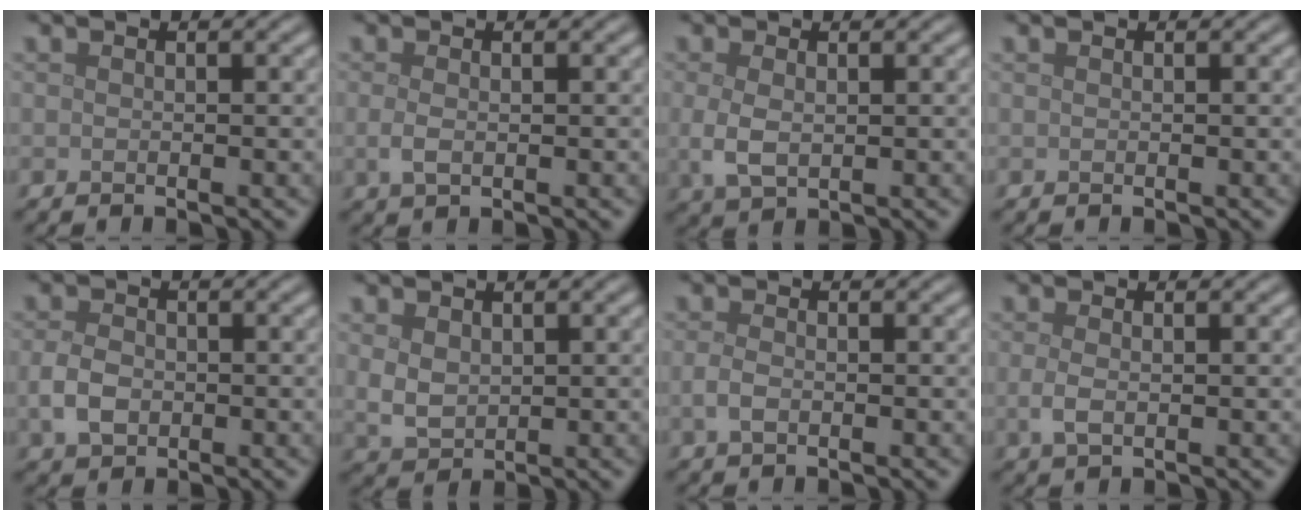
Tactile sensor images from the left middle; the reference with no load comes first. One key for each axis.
{"total": 1.5, "fx": -0.1, "fy": 0.8, "fz": 1.3, "tx": -0.033, "ty": -0.004, "tz": -0.002}
{"total": 2.9, "fx": -0.1, "fy": 1.8, "fz": 2.3, "tx": -0.058, "ty": -0.004, "tz": 0.002}
{"total": 0.0}
{"total": 3.2, "fx": -0.6, "fy": 2.3, "fz": 2.1, "tx": -0.047, "ty": -0.003, "tz": -0.014}
{"total": 2.6, "fx": 0.6, "fy": 1.9, "fz": 1.7, "tx": -0.042, "ty": -0.003, "tz": 0.017}
{"total": 1.6, "fx": -0.4, "fy": 0.9, "fz": 1.2, "tx": -0.029, "ty": -0.002, "tz": -0.011}
{"total": 1.8, "fx": -0.2, "fy": 1.0, "fz": 1.5, "tx": -0.039, "ty": -0.005, "tz": -0.003}